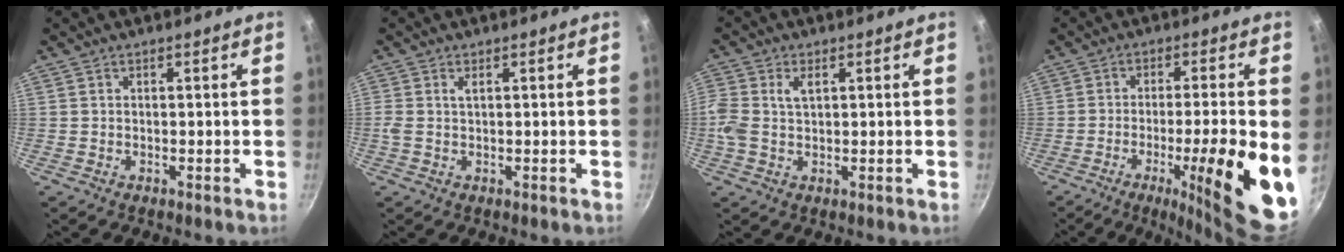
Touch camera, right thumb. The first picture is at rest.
{"total": 1.6, "force": [0.4, 0.6, 1.4], "torque": [-0.034, 0.002, 0.008]}
{"total": 5.2, "force": [0.9, 3.1, 4.1], "torque": [-0.092, 0.010, 0.014]}
{"total": 17.2, "force": [-4.3, 3.0, 16.3], "torque": [-0.221, 0.001, -0.062]}